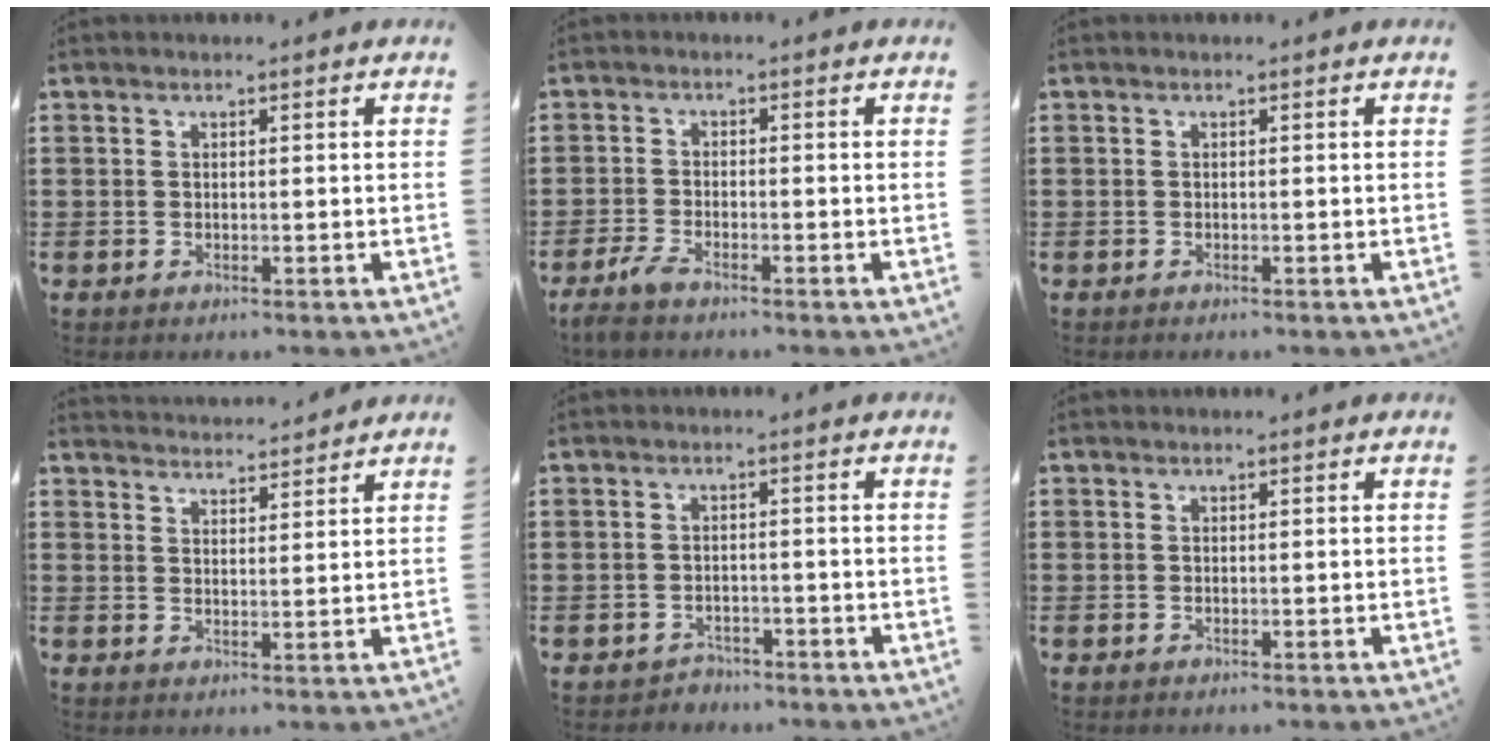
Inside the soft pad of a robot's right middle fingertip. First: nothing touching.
{"total": 2.8, "force": [-2.2, 0.5, 1.6], "torque": [-0.050, -0.003, -0.050]}
{"total": 0.0}
{"total": 3.2, "force": [3.2, -0.3, -0.5], "torque": [0.001, -0.016, 0.059]}
{"total": 1.6, "force": [-1.5, 0.6, -0.1], "torque": [-0.004, 0.003, -0.036]}
{"total": 0.0}